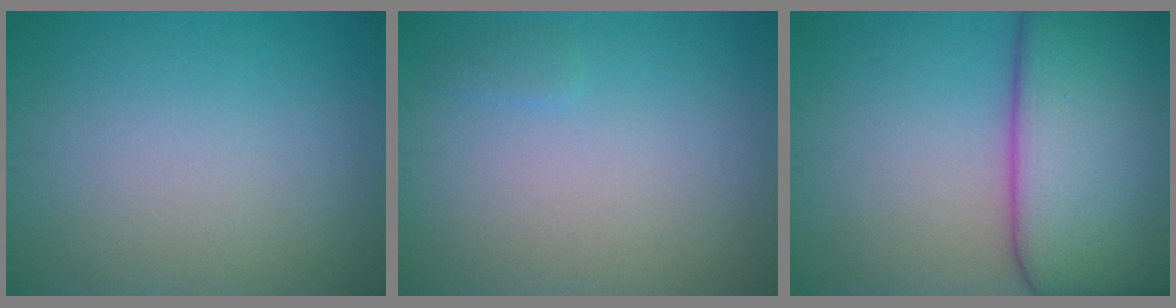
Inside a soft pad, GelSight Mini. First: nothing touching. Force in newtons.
{"total": 0.6, "press": 0.6, "slide": 0.1}
{"total": 16.4, "press": 16.4, "slide": 1.0}